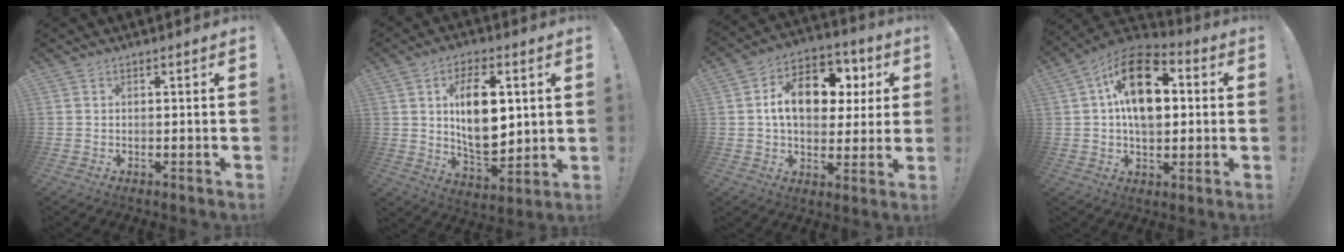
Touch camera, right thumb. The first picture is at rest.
{"total": 15.7, "force": [3.5, 8.6, 12.7], "torque": [-0.207, -0.011, 0.059]}
{"total": 16.2, "force": [3.8, 11.1, 11.1], "torque": [-0.155, -0.006, 0.070]}
{"total": 18.3, "force": [3.5, 11.7, 13.7], "torque": [-0.212, 0.000, 0.061]}